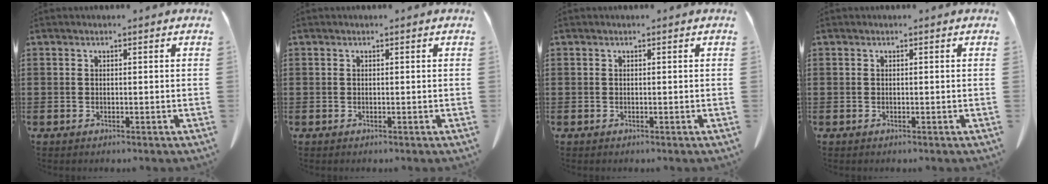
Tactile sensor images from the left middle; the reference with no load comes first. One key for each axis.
{"total": 0.0}
{"total": 0.0}
{"total": 0.0}